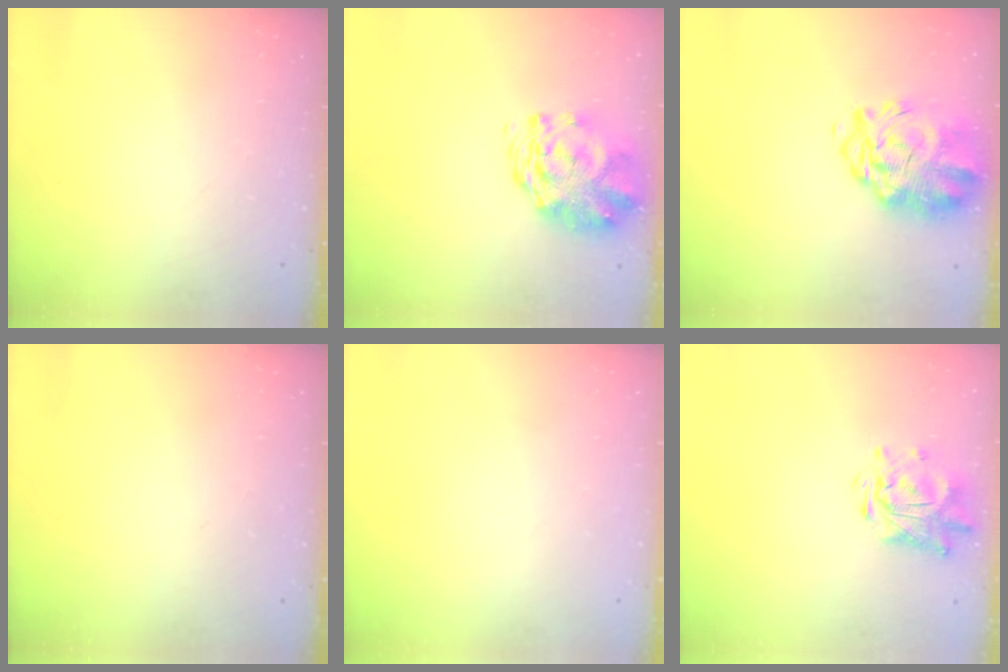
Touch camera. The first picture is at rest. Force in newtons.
{"total": 2.9, "press": 2.7, "slide": 1.0}
{"total": 6.1, "press": 5.5, "slide": 2.7}
{"total": 0.0}
{"total": 0.0}
{"total": 1.5, "press": 1.5, "slide": 0.4}